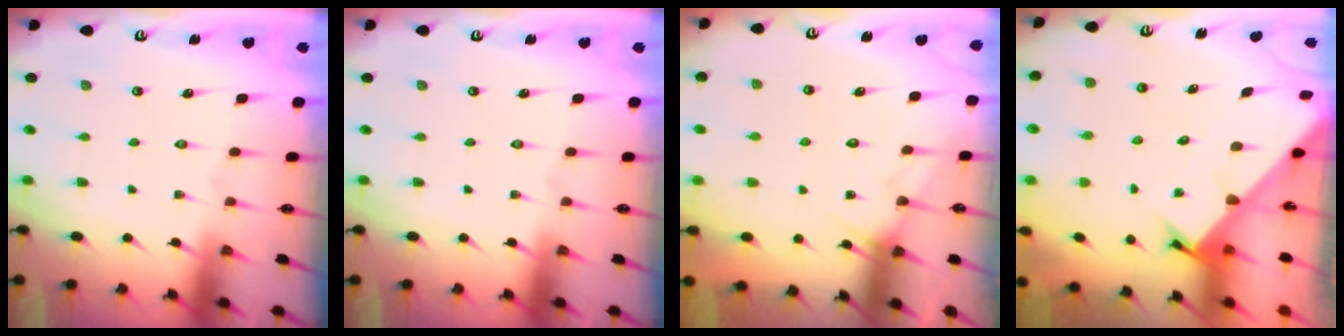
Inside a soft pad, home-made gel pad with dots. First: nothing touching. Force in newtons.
{"total": 0.0}
{"total": 6.0, "press": 5.9, "slide": 0.5}
{"total": 2.6, "press": 2.6, "slide": 0.2}